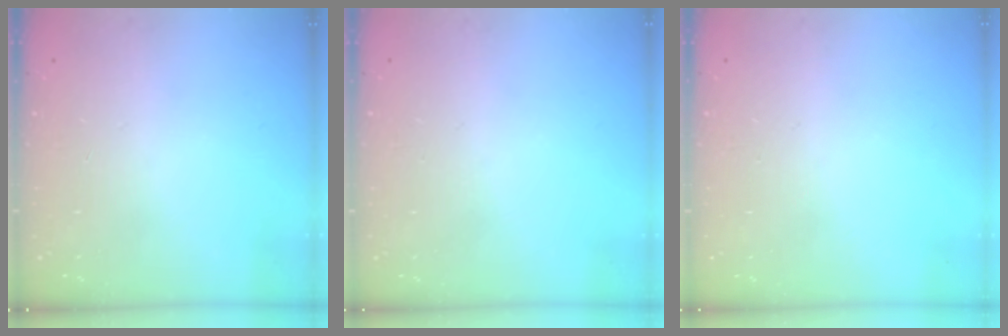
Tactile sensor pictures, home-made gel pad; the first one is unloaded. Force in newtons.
{"total": 0.0}
{"total": 0.0}